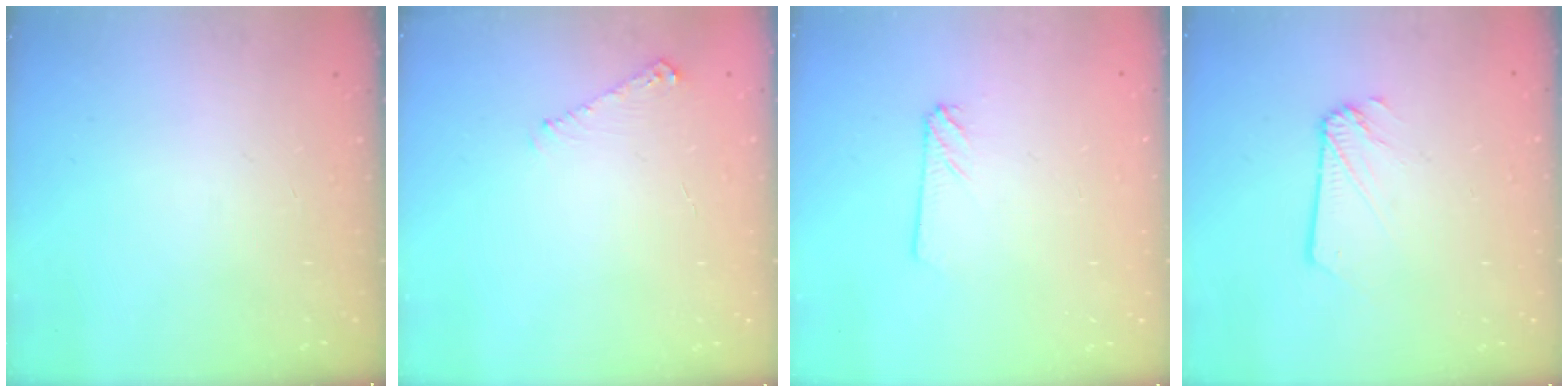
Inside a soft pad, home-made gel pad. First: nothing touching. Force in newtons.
{"total": 4.7, "press": 4.7, "slide": 0.7}
{"total": 2.4, "press": 2.4, "slide": 0.2}
{"total": 1.2, "press": 1.2, "slide": 0.1}